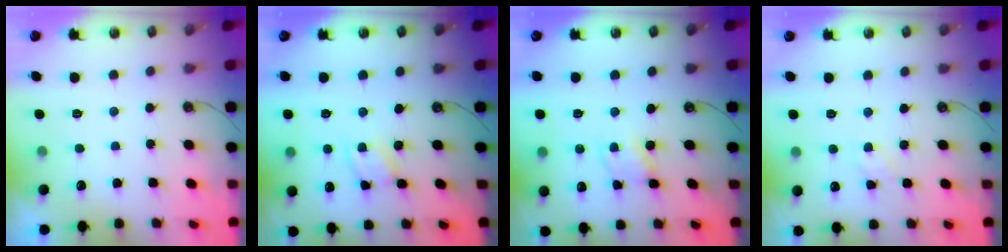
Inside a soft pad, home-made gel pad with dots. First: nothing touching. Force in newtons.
{"total": 2.4, "press": 2.4, "slide": 0.2}
{"total": 1.2, "press": 1.2, "slide": 0.2}
{"total": 1.6, "press": 1.6, "slide": 0.3}